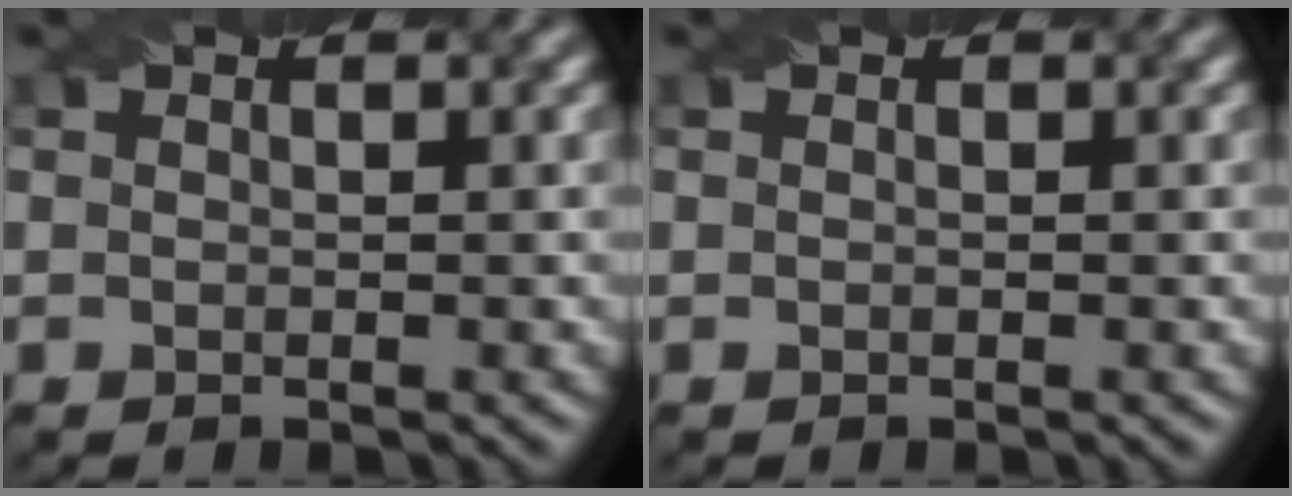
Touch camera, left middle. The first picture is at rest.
{"total": 0.0}